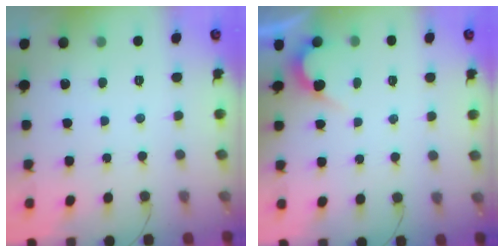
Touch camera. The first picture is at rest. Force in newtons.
{"total": 2.7, "press": 2.7, "slide": 0.2}